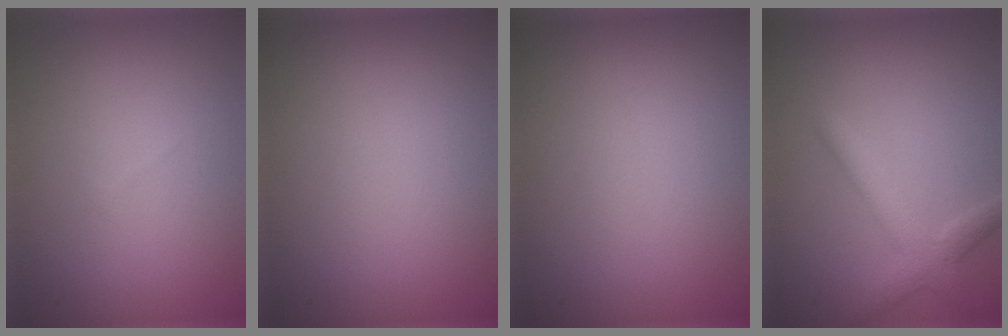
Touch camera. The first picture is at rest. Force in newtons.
{"total": 0.0}
{"total": 0.0}
{"total": 2.9, "press": 2.9, "slide": 0.1}